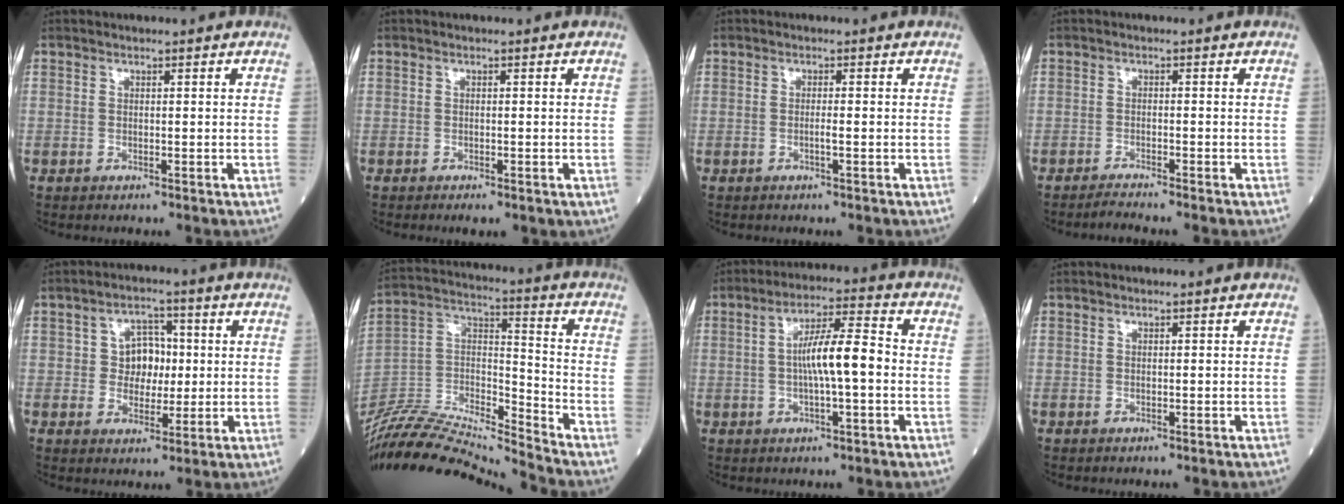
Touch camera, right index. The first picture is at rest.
{"total": 1.9, "force": [-1.1, 0.6, 1.4], "torque": [-0.016, -0.004, -0.014]}
{"total": 1.1, "force": [-0.4, -0.1, 1.0], "torque": [-0.016, 0.000, -0.008]}
{"total": 2.3, "force": [-2.1, -0.8, 0.5], "torque": [-0.016, -0.007, -0.037]}
{"total": 5.5, "force": [0.6, 4.2, 3.5], "torque": [-0.052, 0.014, 0.011]}
{"total": 21.0, "force": [-20.1, -0.4, 6.2], "torque": [-0.132, 0.014, -0.355]}
{"total": 8.6, "force": [-0.4, 1.0, 8.5], "torque": [-0.150, 0.015, -0.014]}
{"total": 0.0}